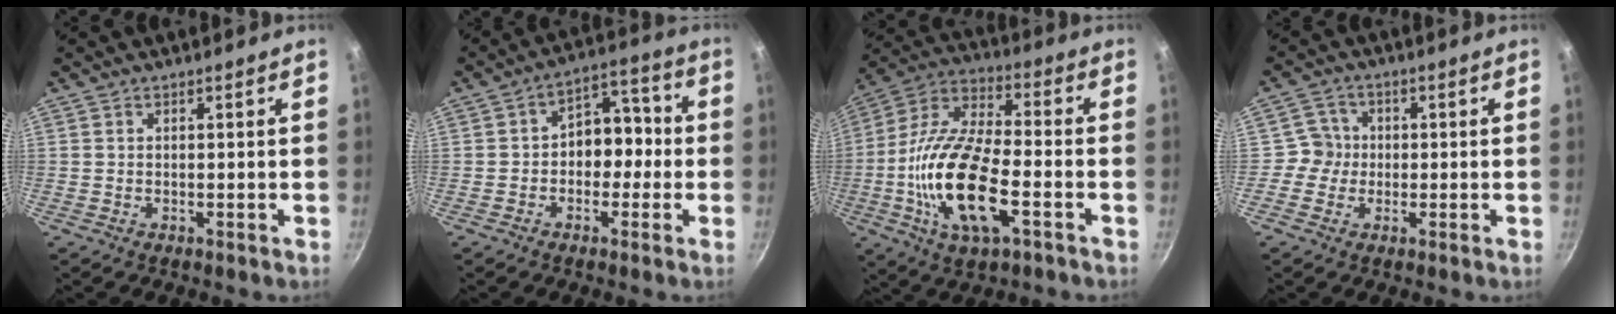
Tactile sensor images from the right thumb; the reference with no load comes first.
{"total": 9.0, "force": [-0.8, 6.3, 6.4], "torque": [-0.050, 0.040, -0.027]}
{"total": 20.1, "force": [-5.3, 8.2, 17.5], "torque": [-0.353, 0.025, -0.094]}
{"total": 4.3, "force": [-0.5, 4.2, 0.6], "torque": [0.022, 0.013, -0.020]}